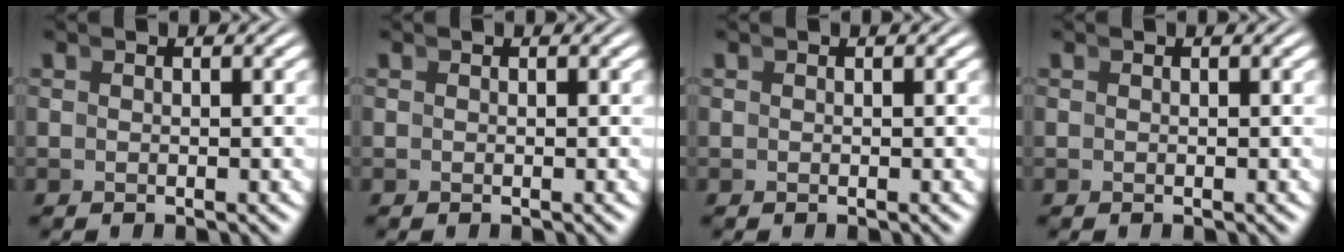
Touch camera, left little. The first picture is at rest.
{"total": 0.0}
{"total": 0.0}
{"total": 0.0}